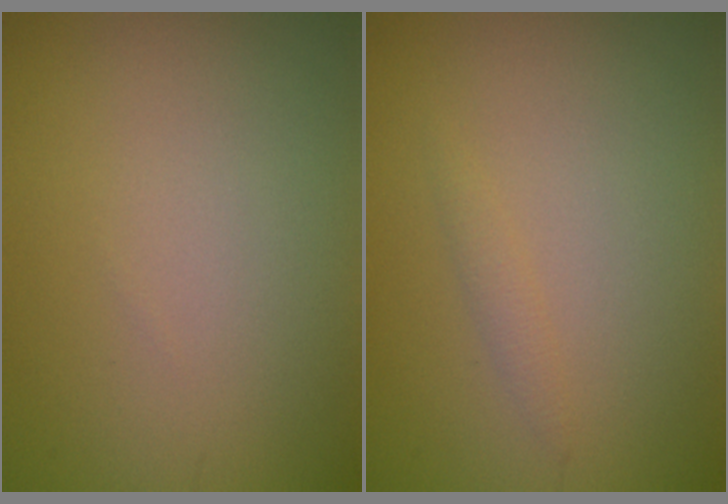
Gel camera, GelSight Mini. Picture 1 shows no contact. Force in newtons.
{"total": 0.8, "press": 0.8, "slide": 0.1}